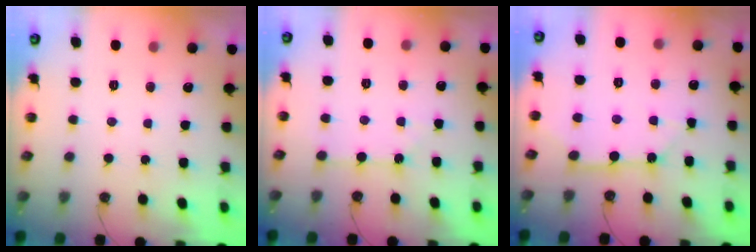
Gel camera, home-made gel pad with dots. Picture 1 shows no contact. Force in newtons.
{"total": 1.8, "press": 1.7, "slide": 0.3}
{"total": 9.7, "press": 9.7, "slide": 0.9}